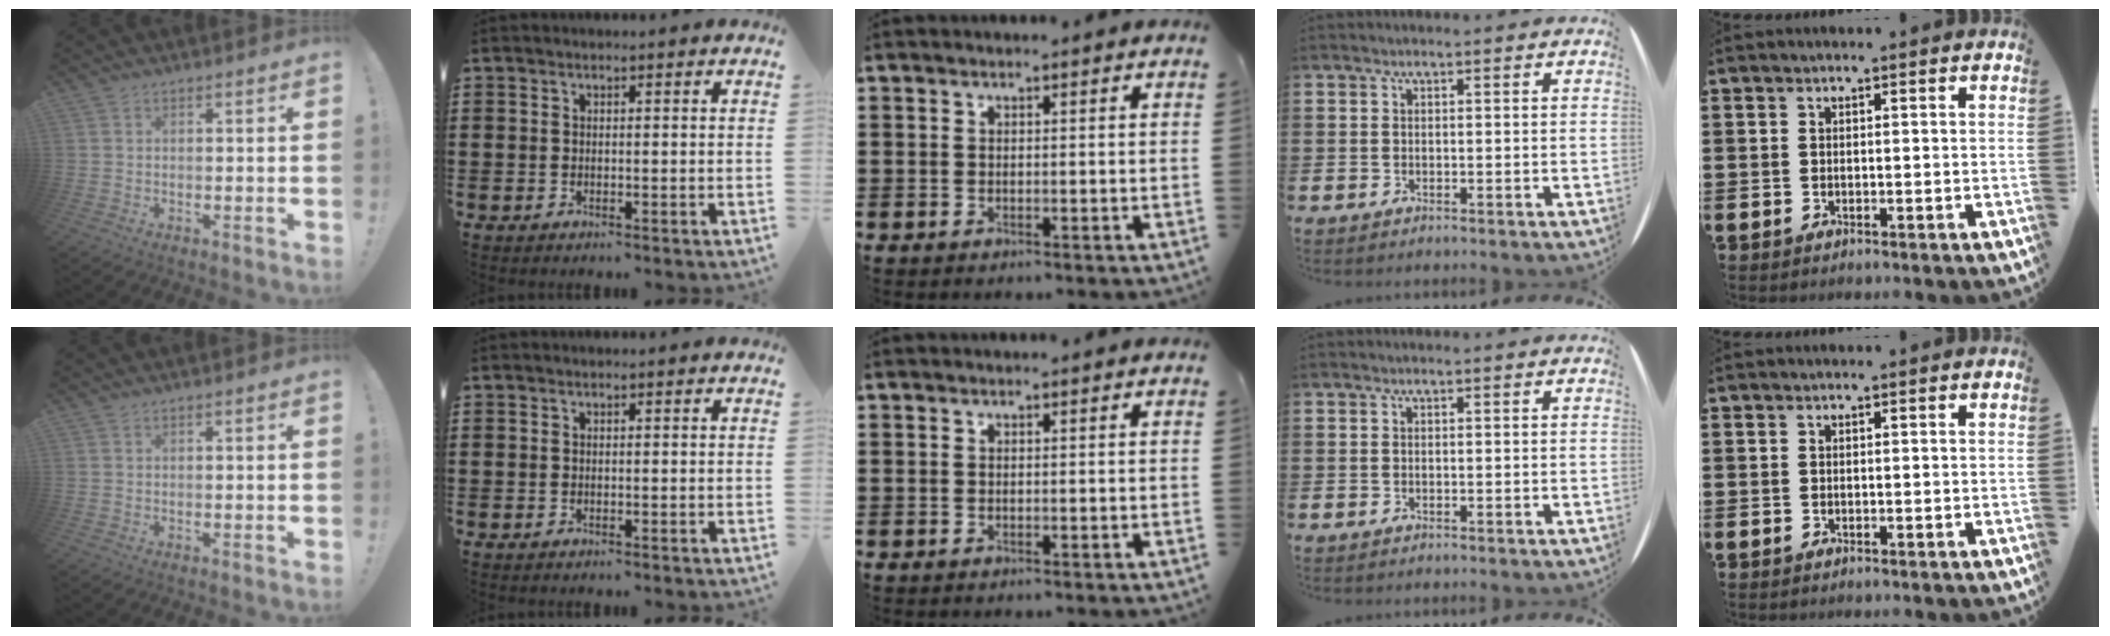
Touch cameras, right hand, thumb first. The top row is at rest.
{}